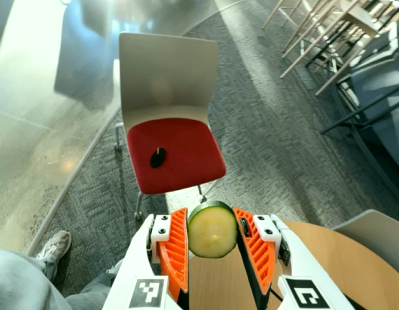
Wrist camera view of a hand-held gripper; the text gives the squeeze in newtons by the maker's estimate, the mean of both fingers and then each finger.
{"total": 11.5, "left": 11.9, "right": 11.2}